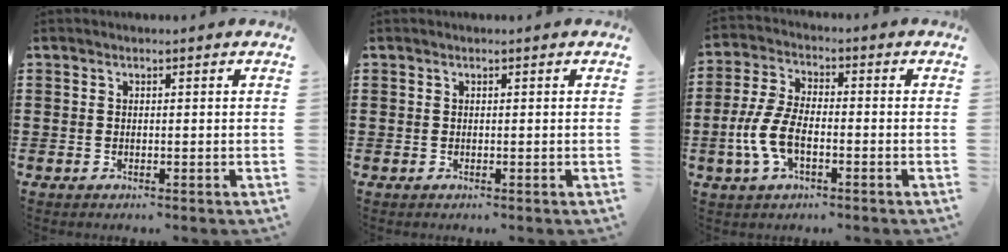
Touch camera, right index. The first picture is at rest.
{"total": 0.0}
{"total": 7.5, "force": [-2.3, 3.8, 6.1], "torque": [-0.144, -0.005, -0.048]}